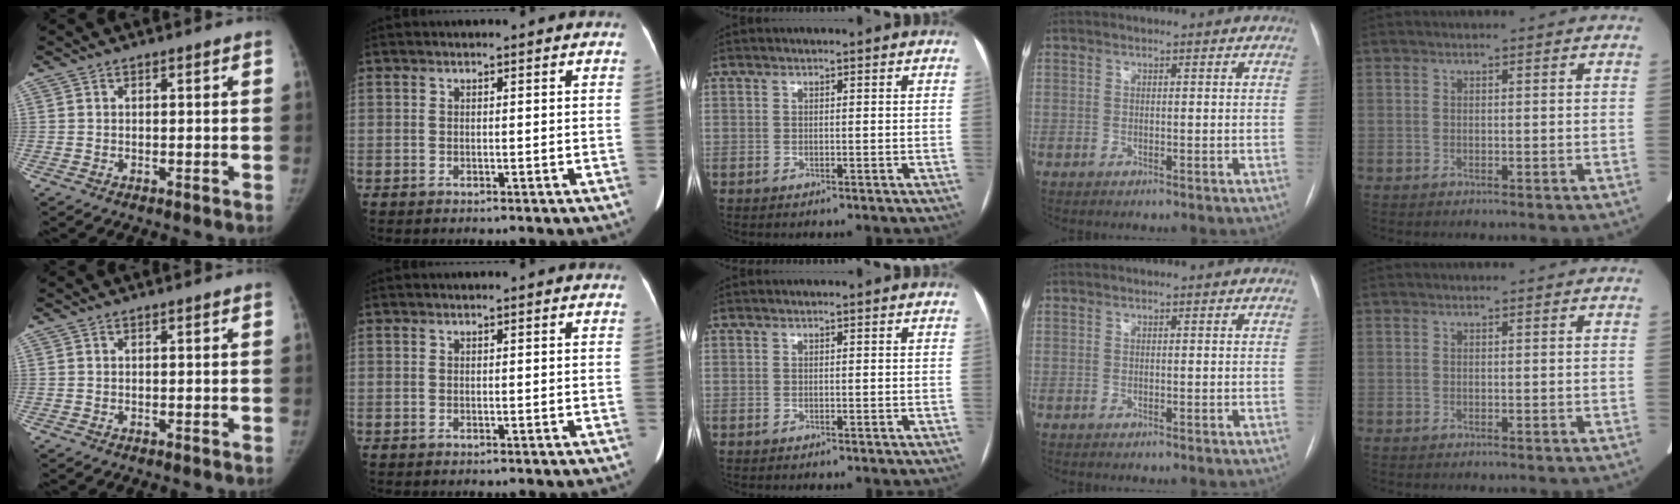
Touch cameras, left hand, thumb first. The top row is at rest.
{}